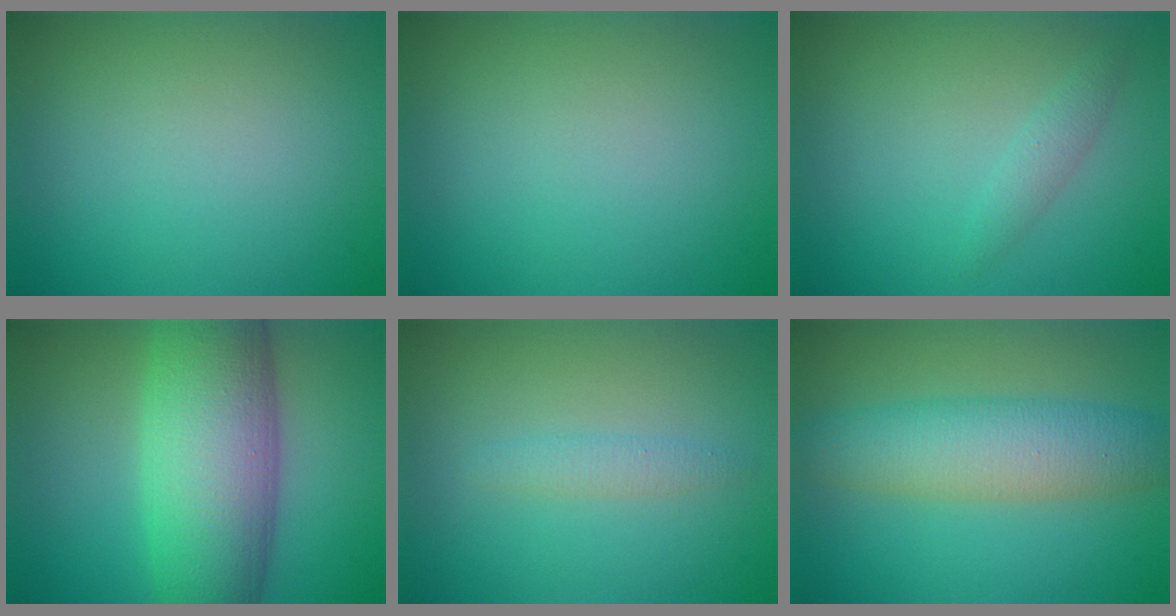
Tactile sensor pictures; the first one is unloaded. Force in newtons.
{"total": 0.0}
{"total": 1.3, "press": 1.3, "slide": 0.0}
{"total": 11.4, "press": 11.4, "slide": 0.4}
{"total": 1.3, "press": 1.3, "slide": 0.0}
{"total": 6.0, "press": 6.0, "slide": 0.4}